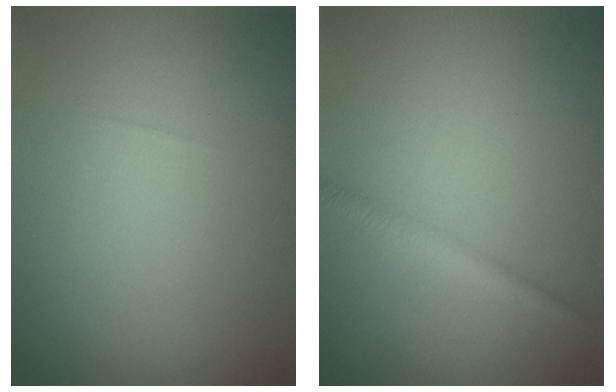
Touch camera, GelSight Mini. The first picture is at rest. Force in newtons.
{"total": 1.4, "press": 1.4, "slide": 0.0}